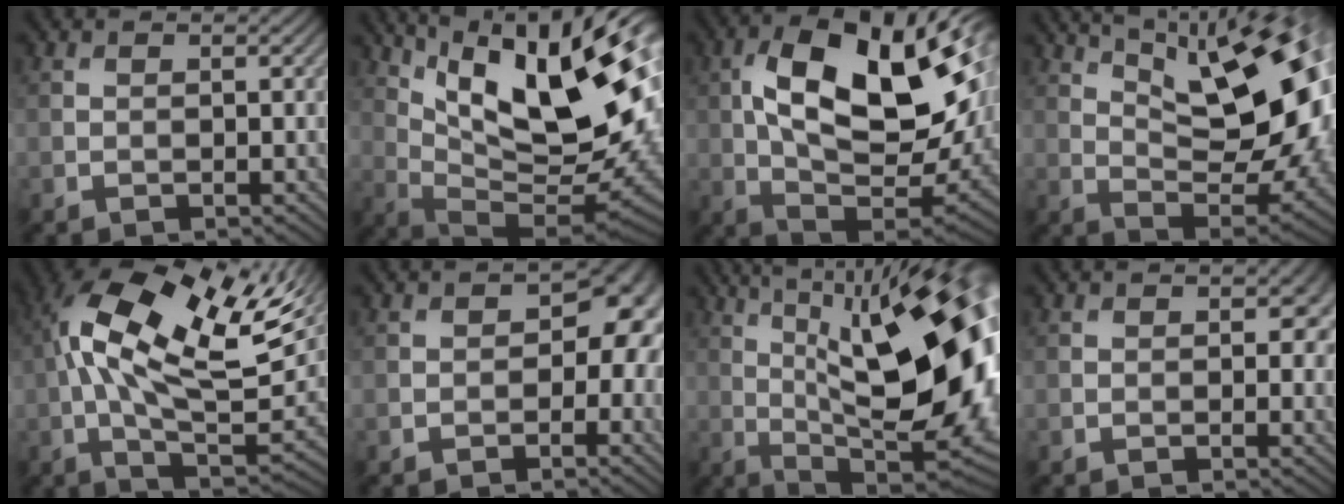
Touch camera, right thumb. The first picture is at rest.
{"total": 19.5, "force": [7.4, 7.7, 16.3], "torque": [-0.257, 0.016, 0.124]}
{"total": 18.5, "force": [4.2, 9.5, 15.3], "torque": [-0.269, 0.004, 0.070]}
{"total": 16.4, "force": [6.3, 6.9, 13.5], "torque": [-0.198, 0.013, 0.092]}
{"total": 17.6, "force": [5.5, 8.1, 14.7], "torque": [-0.292, 0.012, 0.095]}
{"total": 6.2, "force": [-0.5, 4.3, 4.5], "torque": [-0.050, -0.019, -0.004]}
{"total": 19.9, "force": [3.3, 7.5, 18.1], "torque": [-0.259, 0.011, 0.050]}
{"total": 1.8, "force": [0.2, 1.3, 1.3], "torque": [-0.010, -0.009, 0.010]}